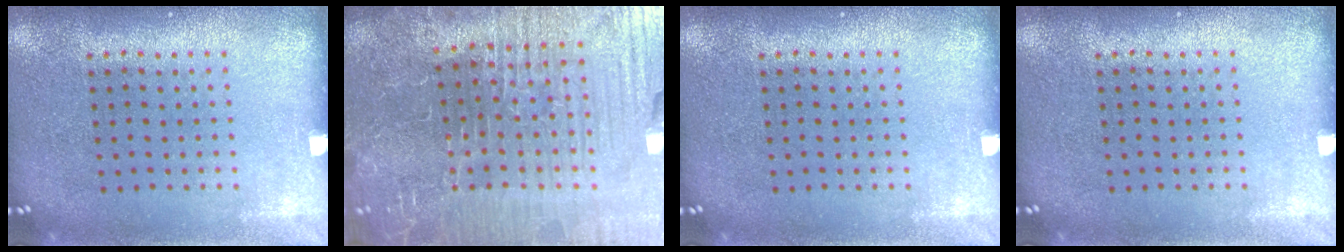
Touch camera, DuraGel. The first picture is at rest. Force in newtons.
{"total": 5.9, "press": 5.6, "slide": 1.9}
{"total": 0.0}
{"total": 0.0}